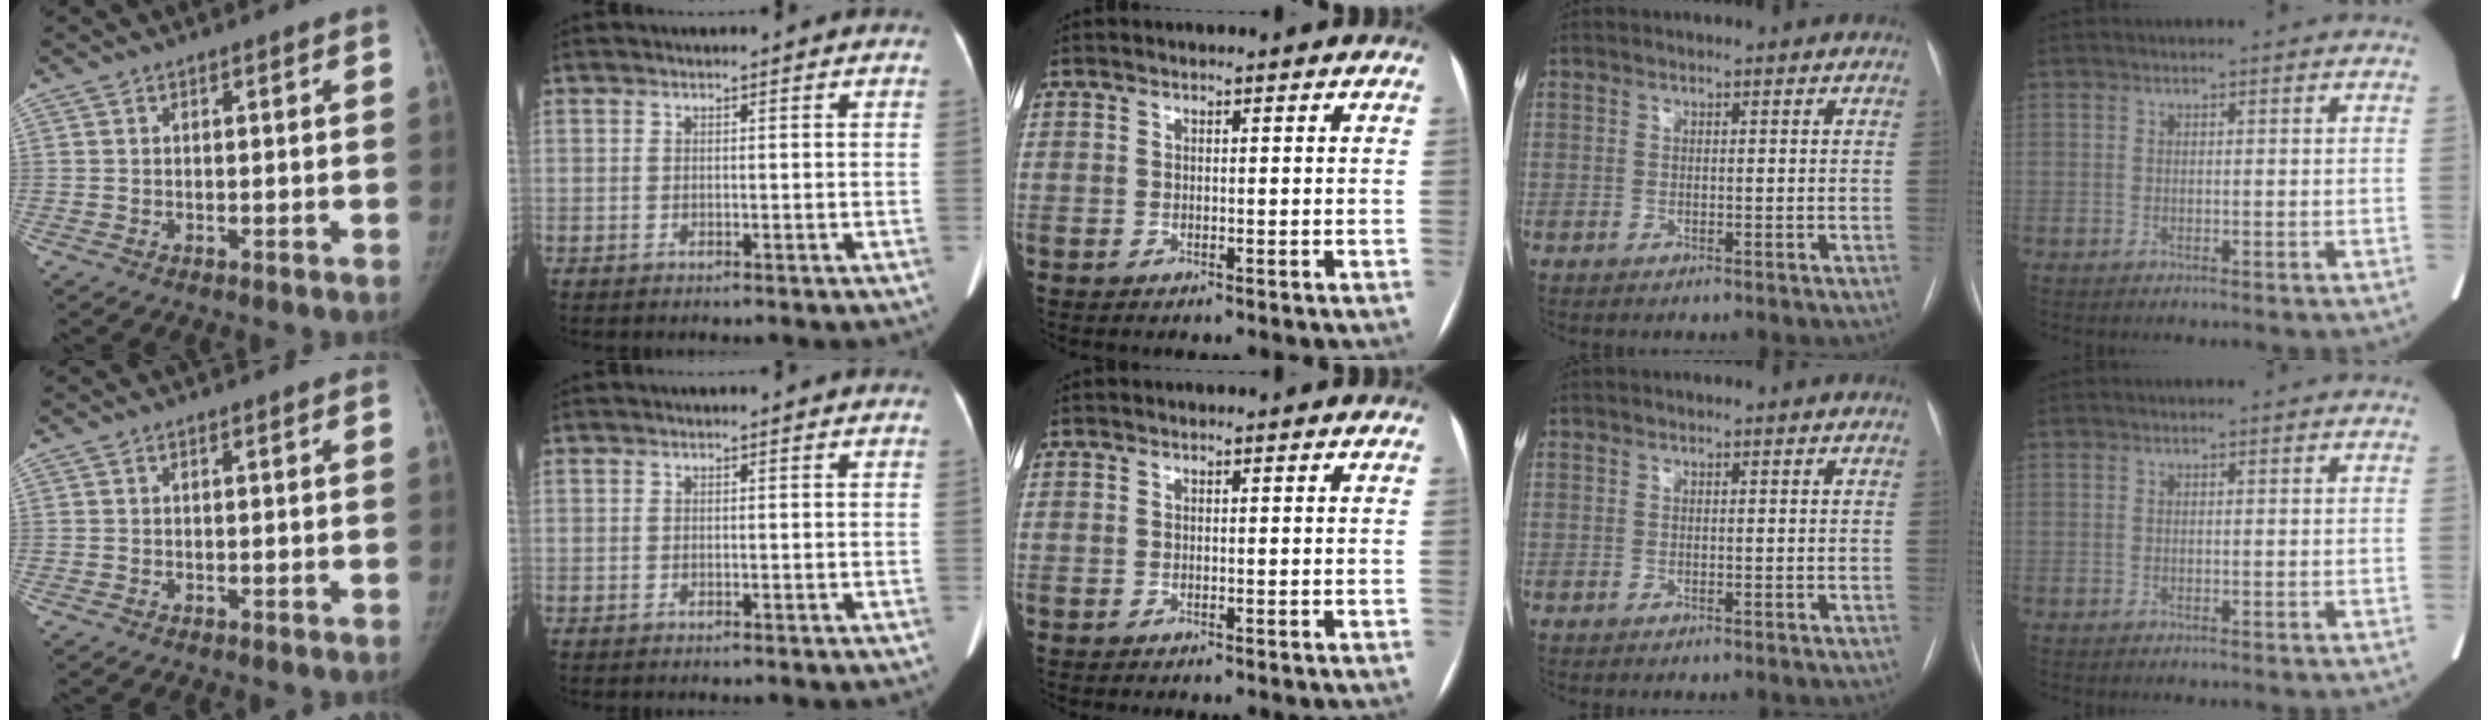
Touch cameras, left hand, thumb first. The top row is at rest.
{}